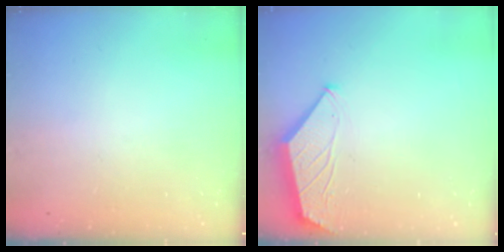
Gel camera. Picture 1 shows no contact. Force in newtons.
{"total": 1.5, "press": 1.5, "slide": 0.4}